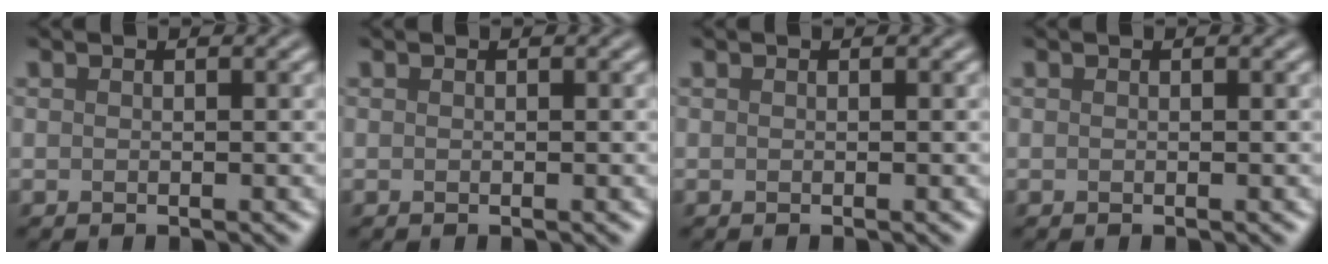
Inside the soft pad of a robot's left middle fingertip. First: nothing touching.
{"total": 0.0}
{"total": 0.0}
{"total": 0.0}